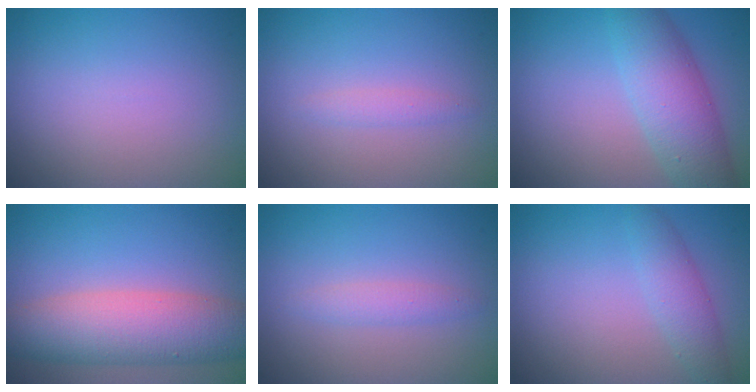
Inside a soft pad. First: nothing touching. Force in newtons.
{"total": 1.0, "press": 1.0, "slide": 0.0}
{"total": 6.3, "press": 6.3, "slide": 0.2}
{"total": 7.1, "press": 7.1, "slide": 0.3}
{"total": 1.4, "press": 1.4, "slide": 0.0}
{"total": 2.6, "press": 2.6, "slide": 0.1}